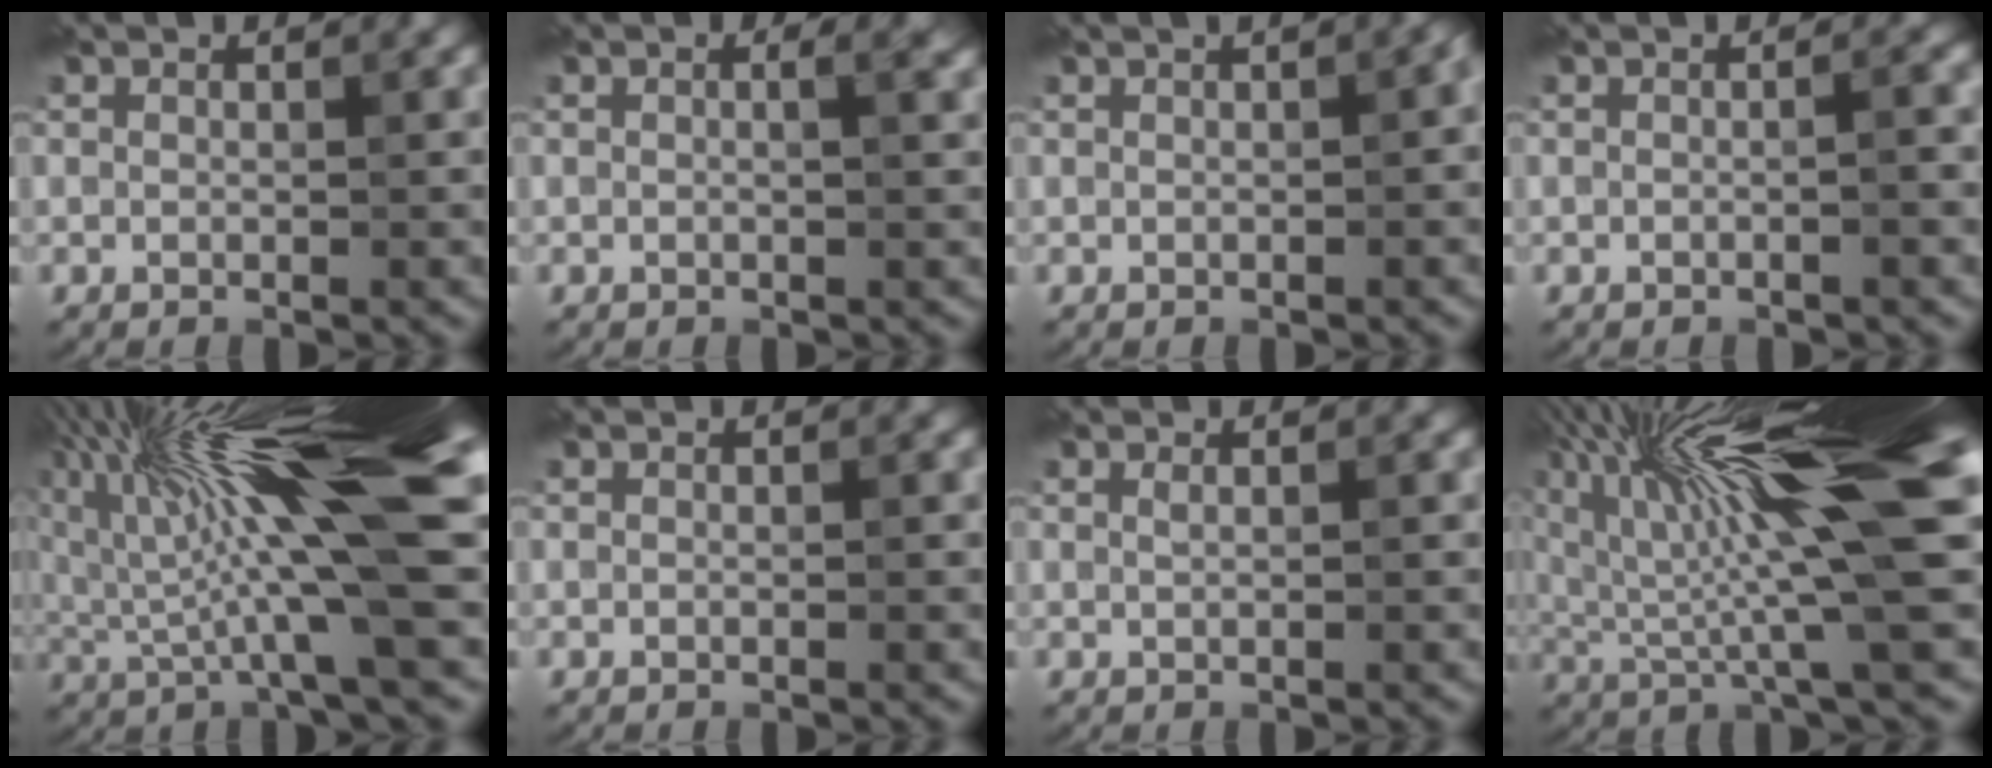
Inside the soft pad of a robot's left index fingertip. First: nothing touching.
{"total": 1.8, "force": [0.4, 0.6, 1.6], "torque": [-0.019, -0.002, -0.001]}
{"total": 3.7, "force": [0.8, 1.7, 3.2], "torque": [-0.012, 0.026, 0.006]}
{"total": 1.9, "force": [-0.2, 0.6, 1.8], "torque": [-0.010, -0.001, -0.012]}
{"total": 15.7, "force": [3.2, 3.0, 15.1], "torque": [-0.250, 0.020, 0.055]}
{"total": 0.0}
{"total": 0.8, "force": [0.2, 0.3, 0.8], "torque": [-0.010, 0.002, 0.000]}
{"total": 15.5, "force": [5.1, 2.8, 14.3], "torque": [-0.232, 0.024, 0.089]}